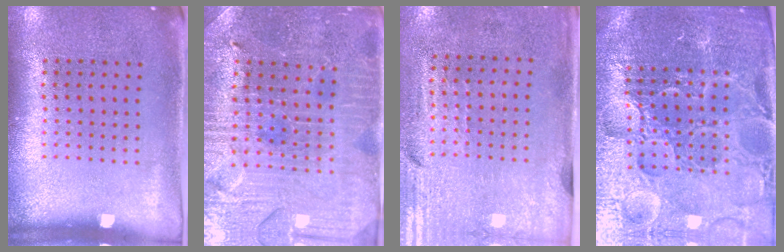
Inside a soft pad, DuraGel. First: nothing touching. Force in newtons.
{"total": 3.4, "press": 3.3, "slide": 0.6}
{"total": 3.0, "press": 2.5, "slide": 1.6}
{"total": 5.8, "press": 5.3, "slide": 2.4}